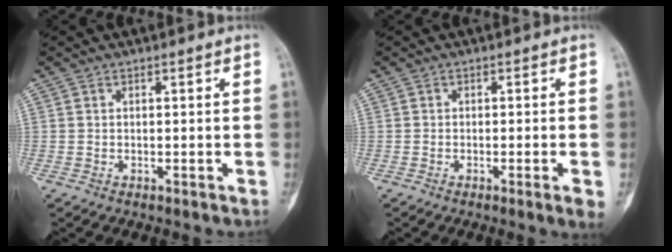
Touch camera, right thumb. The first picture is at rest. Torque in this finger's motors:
{"motor_torque": [-0.19, 0.13, 0.18, 0.31, -0.01]}